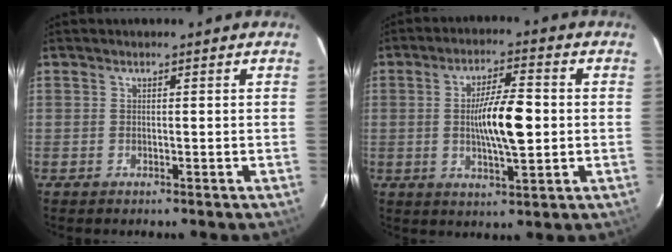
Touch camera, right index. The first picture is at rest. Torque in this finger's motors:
{"motor_torque": [0.68, -0.12, 0.49, 0.15]}